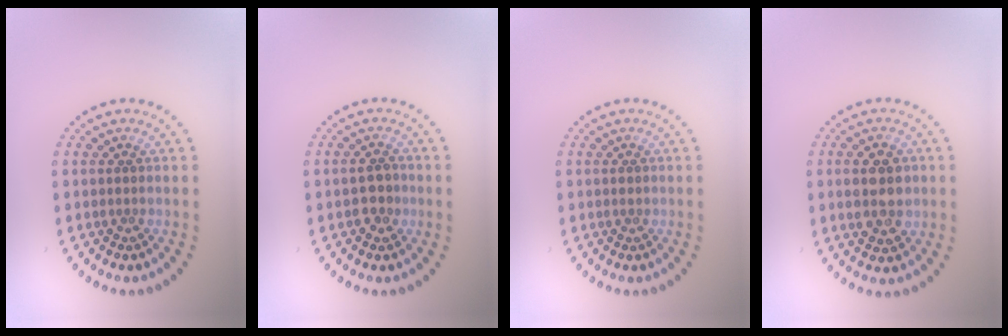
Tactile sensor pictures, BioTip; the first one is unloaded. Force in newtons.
{"total": 2.2, "press": 2.2, "slide": 0.3}
{"total": 0.7, "press": 0.7, "slide": 0.3}
{"total": 4.4, "press": 4.3, "slide": 0.4}